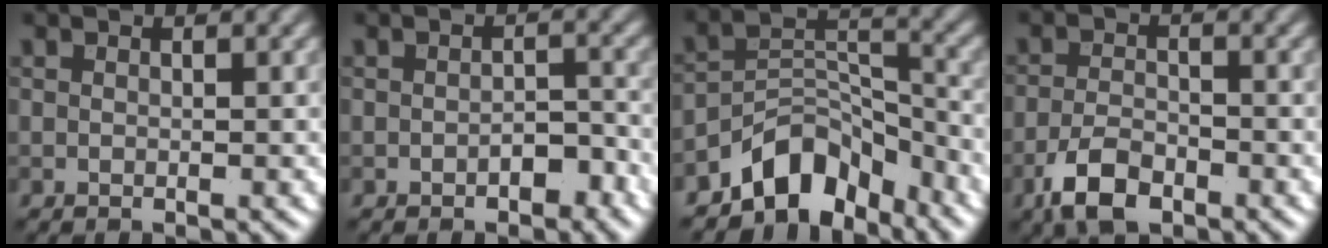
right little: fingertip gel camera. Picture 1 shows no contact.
{"total": 2.0, "force": [-1.0, 1.0, 1.3], "torque": [-0.019, 0.004, -0.016]}
{"total": 6.4, "force": [-5.1, 3.1, 2.2], "torque": [-0.020, 0.004, -0.099]}
{"total": 4.1, "force": [-2.7, 1.9, 2.5], "torque": [-0.048, -0.004, -0.057]}